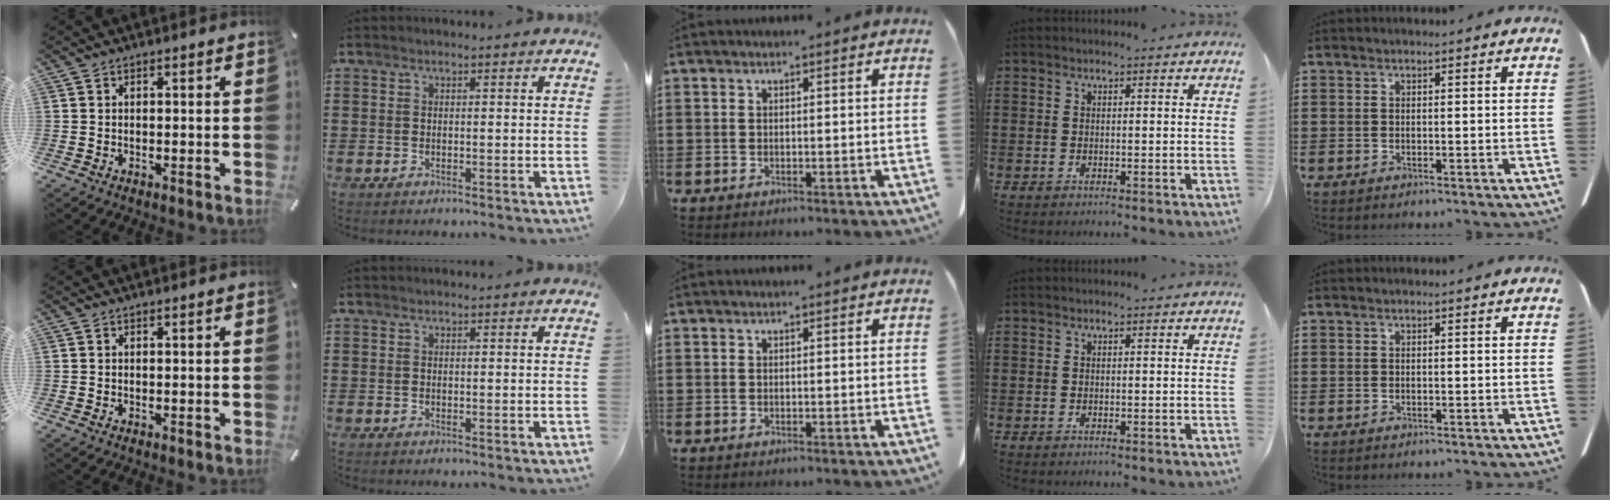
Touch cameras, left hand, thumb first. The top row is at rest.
{}